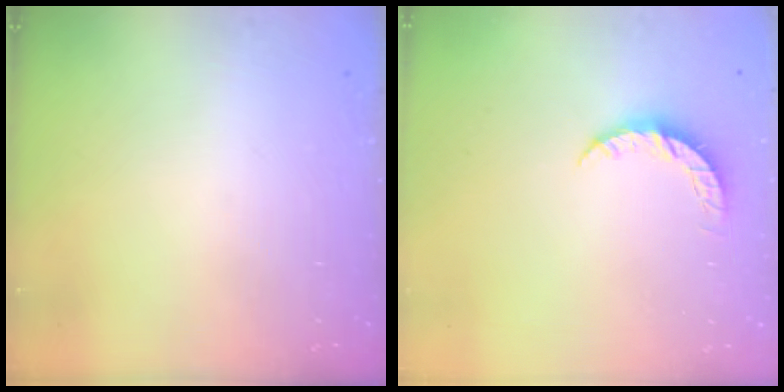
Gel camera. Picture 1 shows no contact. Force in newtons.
{"total": 5.2, "press": 5.1, "slide": 0.4}